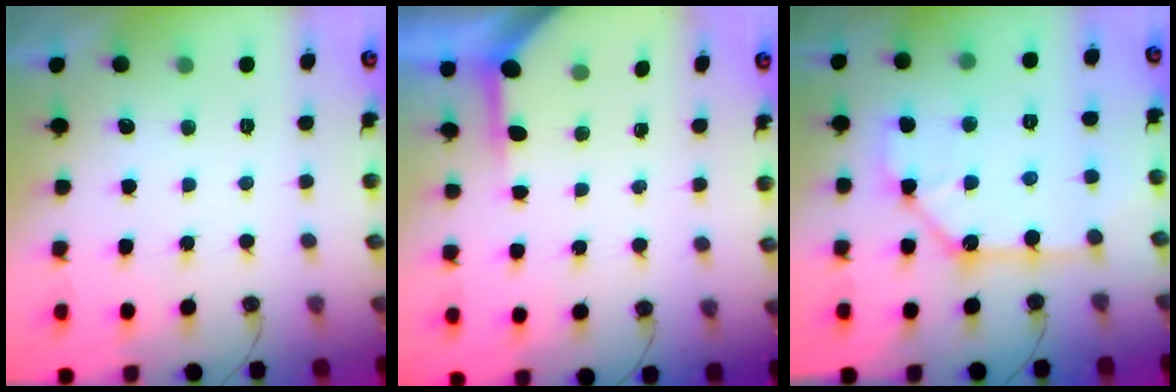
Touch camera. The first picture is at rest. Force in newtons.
{"total": 3.9, "press": 3.9, "slide": 0.4}
{"total": 11.6, "press": 11.5, "slide": 1.5}